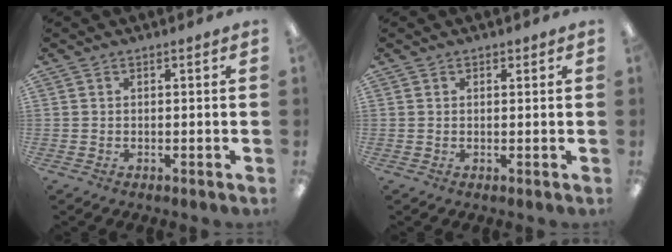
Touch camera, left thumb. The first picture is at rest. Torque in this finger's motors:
{"motor_torque": [-0.10, -0.04, -0.01, -0.16, -0.01]}